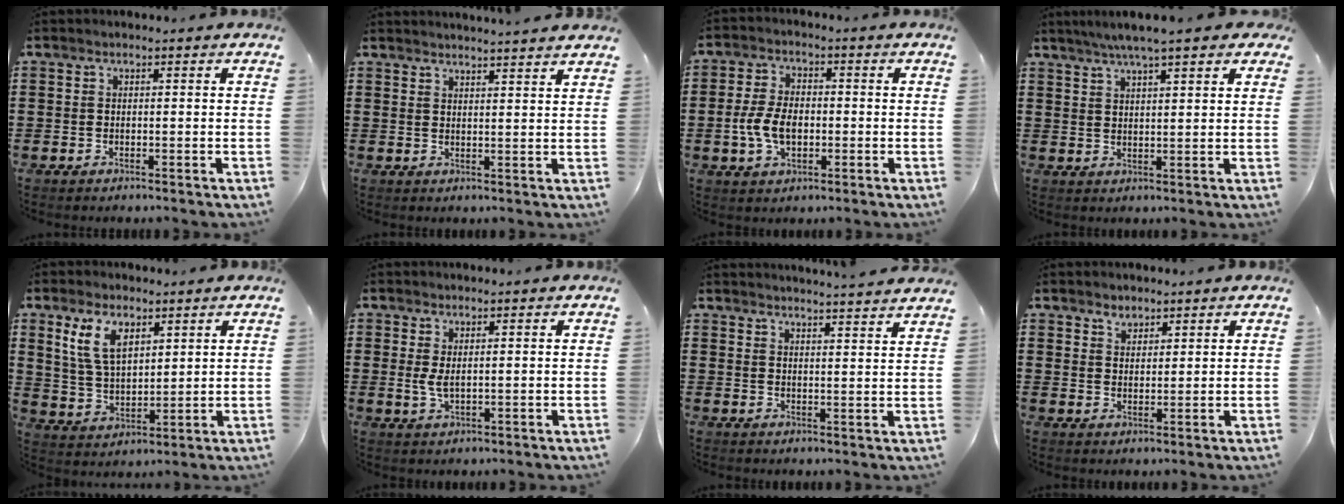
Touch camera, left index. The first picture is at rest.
{"total": 2.5, "force": [2.4, -0.7, 0.0], "torque": [-0.008, -0.010, 0.045]}
{"total": 6.1, "force": [-1.1, 3.6, 4.8], "torque": [-0.114, -0.001, -0.027]}
{"total": 5.1, "force": [4.1, 0.2, 3.1], "torque": [-0.071, -0.002, 0.071]}
{"total": 7.7, "force": [4.4, 4.1, 4.7], "torque": [-0.101, 0.007, 0.081]}
{"total": 2.5, "force": [0.6, 0.9, 2.3], "torque": [-0.055, -0.002, 0.009]}
{"total": 3.4, "force": [3.2, -1.0, 0.1], "torque": [-0.013, -0.021, 0.058]}
{"total": 2.3, "force": [1.9, 1.3, 0.0], "torque": [-0.006, 0.005, 0.036]}